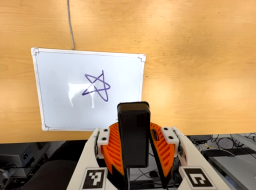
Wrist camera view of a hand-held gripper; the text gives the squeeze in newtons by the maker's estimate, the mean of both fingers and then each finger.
{"total": 8.8, "left": 8.1, "right": 9.6}